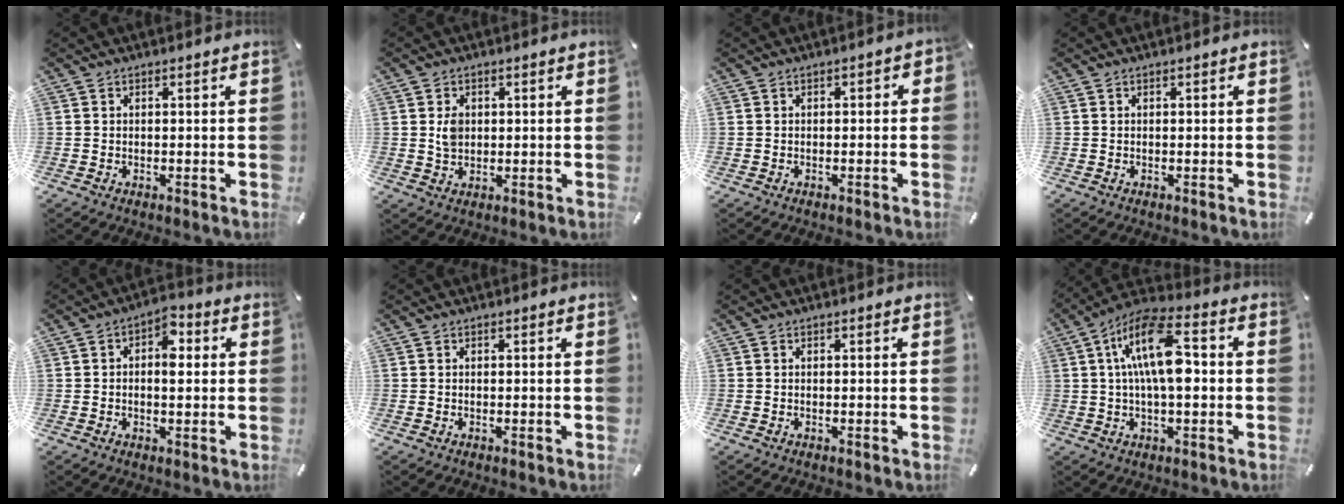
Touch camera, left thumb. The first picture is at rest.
{"total": 3.4, "force": [0.6, 2.8, 1.8], "torque": [-0.023, 0.000, 0.008]}
{"total": 1.5, "force": [-0.8, 0.9, 0.9], "torque": [-0.015, 0.005, -0.016]}
{"total": 0.0}
{"total": 5.3, "force": [0.5, 3.2, 4.2], "torque": [-0.044, -0.004, -0.002]}
{"total": 0.0}
{"total": 0.0}
{"total": 14.1, "force": [1.6, 6.0, 12.7], "torque": [-0.246, 0.002, 0.026]}